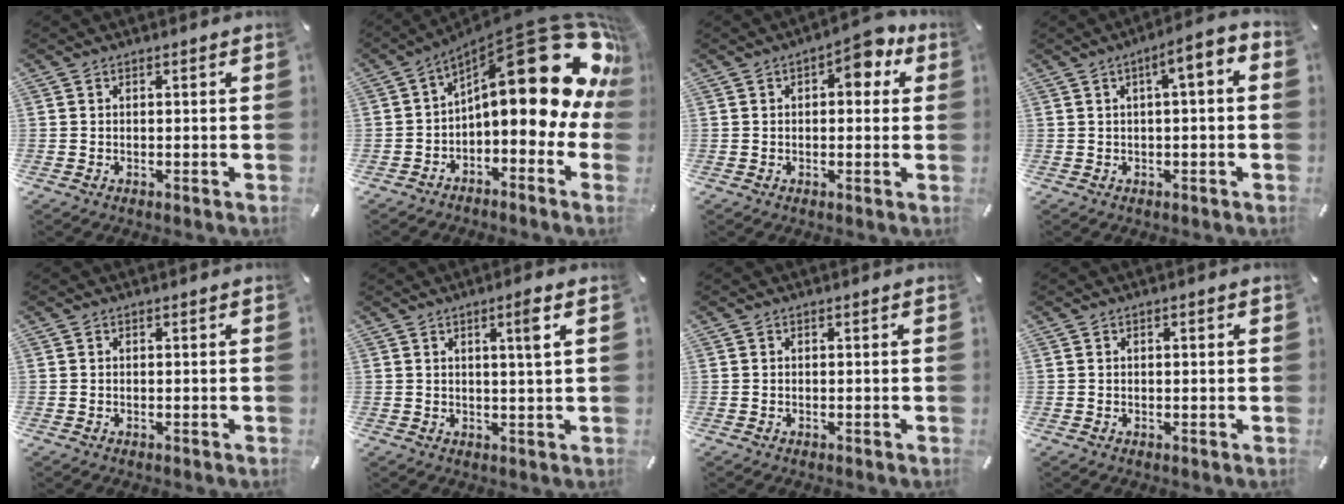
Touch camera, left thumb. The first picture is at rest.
{"total": 27.6, "force": [8.8, 11.5, 23.5], "torque": [-0.293, -0.078, 0.157]}
{"total": 7.0, "force": [2.7, 3.7, 5.3], "torque": [-0.062, -0.011, 0.037]}
{"total": 5.9, "force": [1.4, 1.3, 5.6], "torque": [-0.082, -0.013, 0.017]}
{"total": 0.0}
{"total": 4.3, "force": [1.7, -0.1, 4.0], "torque": [-0.064, -0.008, 0.021]}
{"total": 0.0}
{"total": 0.8, "force": [0.2, 0.2, 0.8], "torque": [-0.014, 0.002, 0.002]}